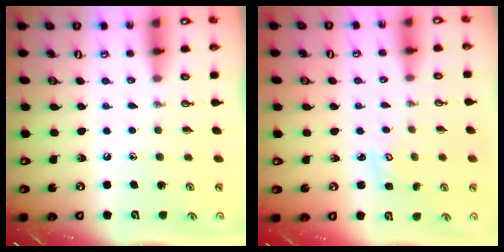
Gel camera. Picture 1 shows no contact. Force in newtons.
{"total": 2.0, "press": 1.9, "slide": 0.2}